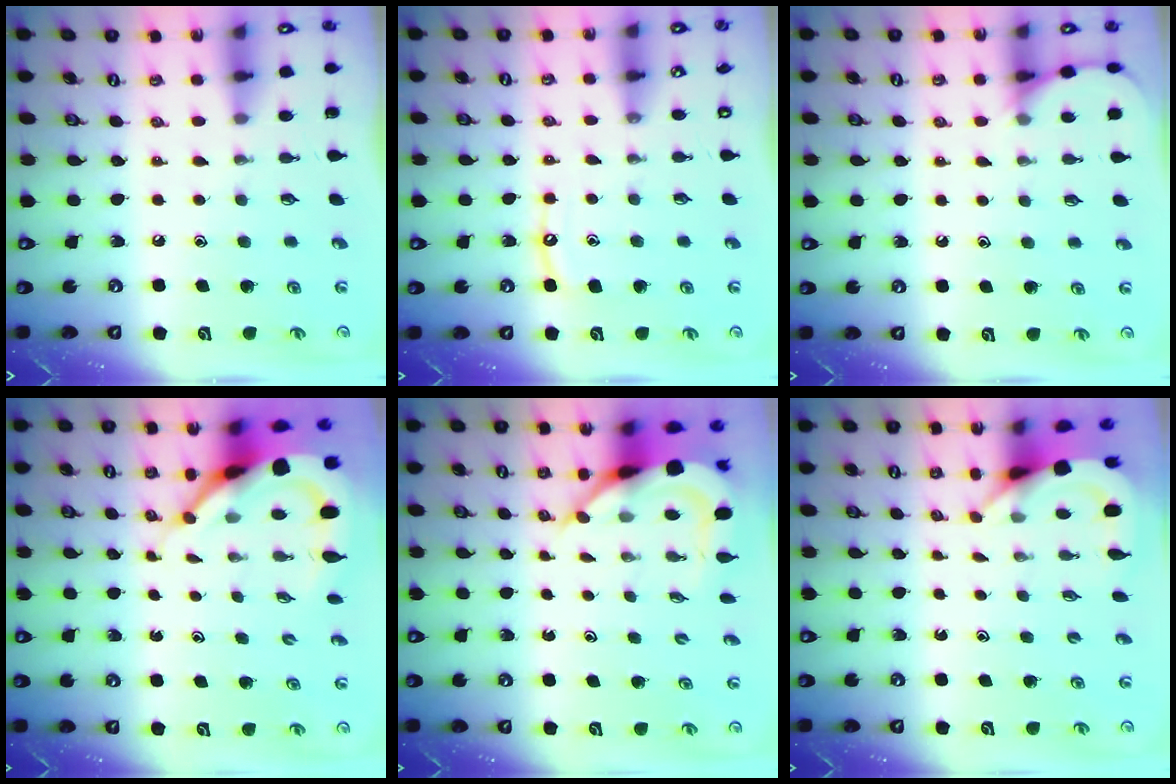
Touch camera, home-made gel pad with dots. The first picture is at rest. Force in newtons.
{"total": 6.1, "press": 6.1, "slide": 0.6}
{"total": 6.1, "press": 6.1, "slide": 0.4}
{"total": 9.1, "press": 9.0, "slide": 0.9}
{"total": 7.7, "press": 7.6, "slide": 1.0}
{"total": 3.5, "press": 3.5, "slide": 0.2}